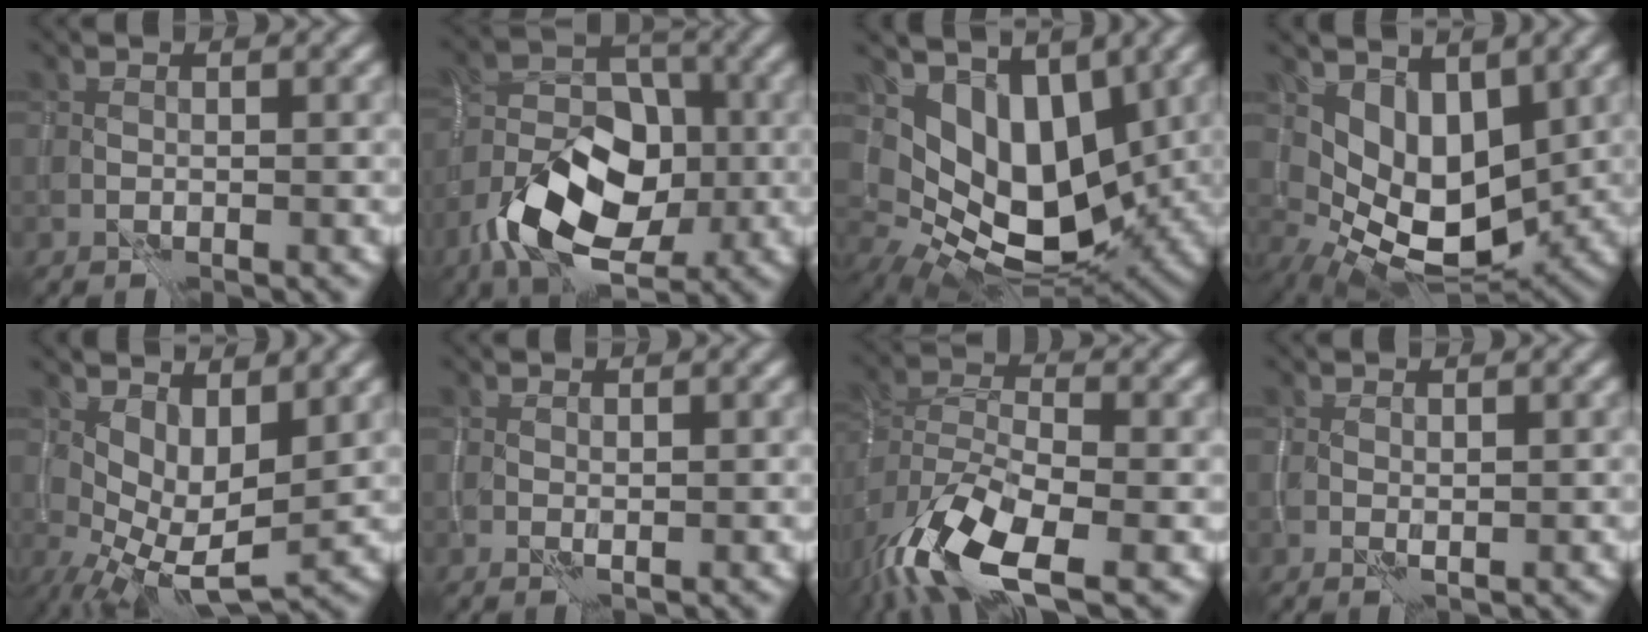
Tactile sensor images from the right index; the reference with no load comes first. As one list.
[{"total": 9.6, "force": [-3.8, 5.8, 6.6], "torque": [-0.119, -0.001, -0.065]}, {"total": 8.8, "force": [2.8, 5.4, 6.3], "torque": [-0.111, -0.025, 0.049]}, {"total": 6.1, "force": [2.1, 3.5, 4.5], "torque": [-0.079, -0.022, 0.044]}, {"total": 5.0, "force": [1.4, 2.0, 4.3], "torque": [-0.078, -0.010, 0.034]}, {"total": 0.6, "force": [0.4, 0.3, 0.4], "torque": [-0.008, -0.004, 0.012]}, {"total": 10.0, "force": [-5.5, 3.9, 7.4], "torque": [-0.140, -0.011, -0.104]}, {"total": 0.9, "force": [0.5, 0.5, 0.6], "torque": [-0.011, -0.004, 0.013]}]